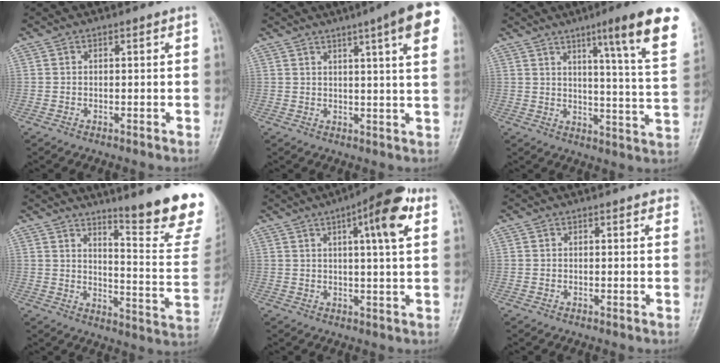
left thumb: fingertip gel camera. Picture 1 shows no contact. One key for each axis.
{"total": 13.6, "fx": 7.2, "fy": 1.3, "fz": 11.5, "tx": -0.140, "ty": -0.015, "tz": 0.078}
{"total": 17.8, "fx": 9.9, "fy": 0.9, "fz": 14.8, "tx": -0.183, "ty": -0.047, "tz": 0.124}
{"total": 17.9, "fx": 13.4, "fy": 1.6, "fz": 11.7, "tx": -0.122, "ty": -0.127, "tz": 0.180}
{"total": 11.2, "fx": 4.6, "fy": 2.3, "fz": 9.9, "tx": -0.135, "ty": -0.002, "tz": 0.059}
{"total": 1.9, "fx": 1.4, "fy": 0.8, "fz": 0.9, "tx": 0.004, "ty": 0.000, "tz": 0.009}